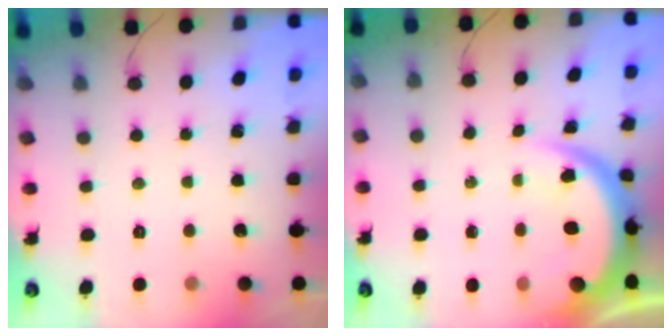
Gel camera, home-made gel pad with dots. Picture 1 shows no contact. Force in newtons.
{"total": 8.2, "press": 8.1, "slide": 1.0}